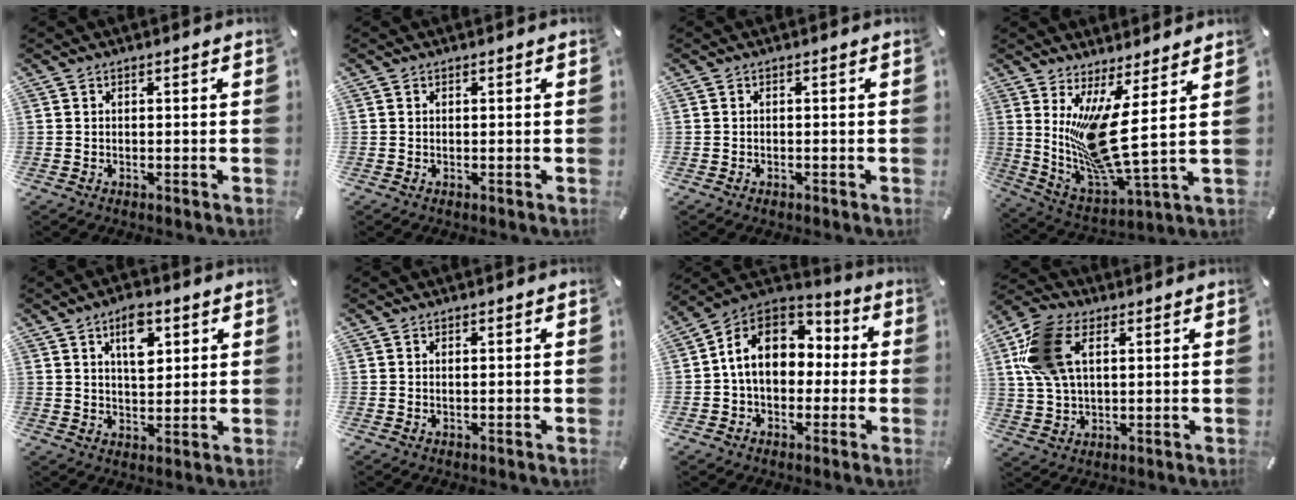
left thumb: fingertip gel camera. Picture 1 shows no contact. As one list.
[{"total": 0.0}, {"total": 0.5, "force": [-0.4, 0.2, 0.3], "torque": [-0.005, -0.002, -0.007]}, {"total": 17.6, "force": [4.0, 4.6, 16.5], "torque": [-0.334, -0.039, 0.068]}, {"total": 8.7, "force": [3.9, 4.8, 6.1], "torque": [-0.083, -0.007, 0.062]}, {"total": 0.5, "force": [0.2, 0.0, 0.5], "torque": [-0.009, -0.001, 0.004]}, {"total": 13.0, "force": [0.6, 10.5, 7.6], "torque": [-0.158, 0.007, 0.011]}, {"total": 13.5, "force": [4.5, 8.5, 9.4], "torque": [-0.220, 0.009, 0.084]}]